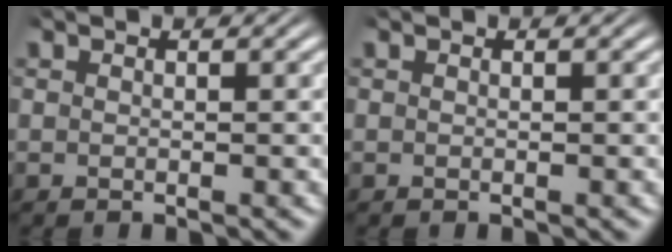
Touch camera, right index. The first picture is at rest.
{"total": 0.0}